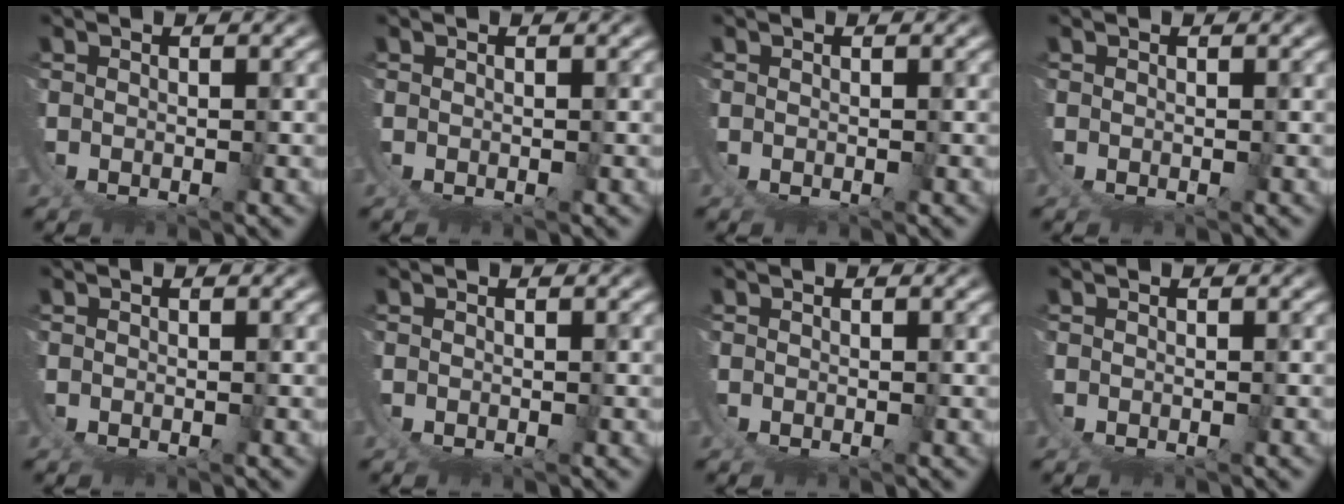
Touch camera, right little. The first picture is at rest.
{"total": 0.0}
{"total": 0.0}
{"total": 0.0}
{"total": 0.0}
{"total": 0.0}
{"total": 0.0}
{"total": 0.0}